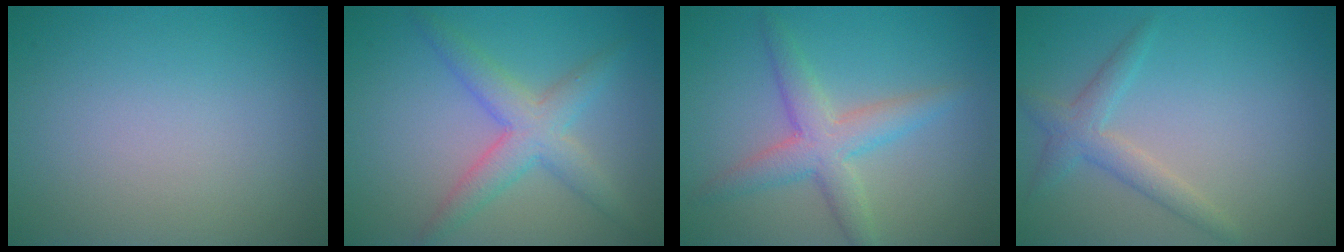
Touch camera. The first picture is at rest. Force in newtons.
{"total": 3.0, "press": 3.0, "slide": 0.3}
{"total": 4.1, "press": 4.1, "slide": 0.1}
{"total": 2.4, "press": 2.4, "slide": 0.2}